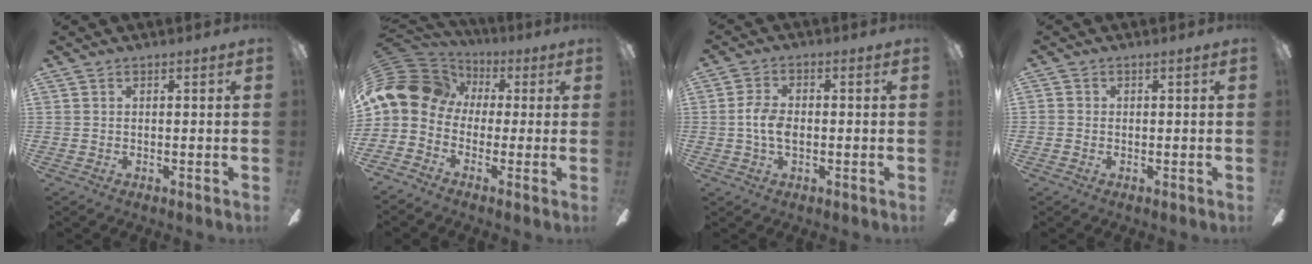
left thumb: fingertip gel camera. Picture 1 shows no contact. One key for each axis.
{"total": 13.2, "fx": 0.7, "fy": 10.4, "fz": 8.0, "tx": -0.185, "ty": 0.010, "tz": 0.011}
{"total": 5.5, "fx": -0.7, "fy": 3.1, "fz": 4.5, "tx": -0.103, "ty": 0.002, "tz": -0.018}
{"total": 0.6, "fx": -0.3, "fy": 0.4, "fz": 0.0, "tx": 0.001, "ty": 0.003, "tz": -0.007}